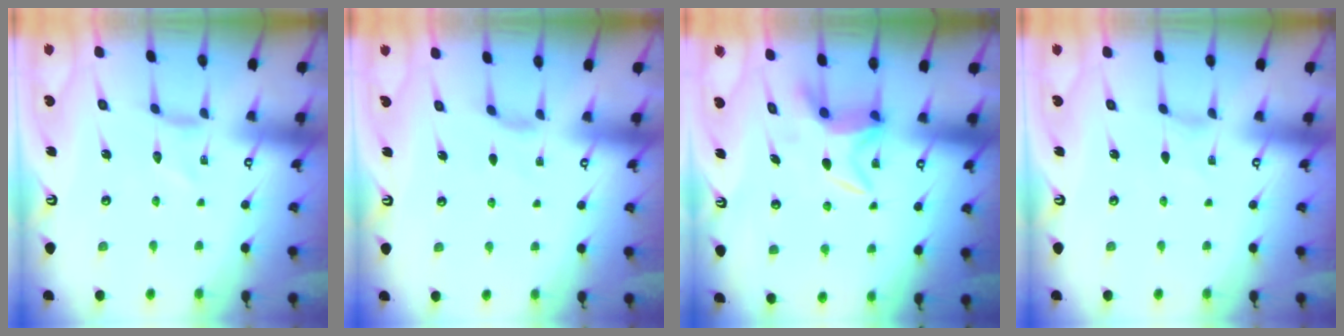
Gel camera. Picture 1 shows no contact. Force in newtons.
{"total": 1.9, "press": 1.8, "slide": 0.5}
{"total": 5.5, "press": 5.5, "slide": 0.3}
{"total": 0.0}